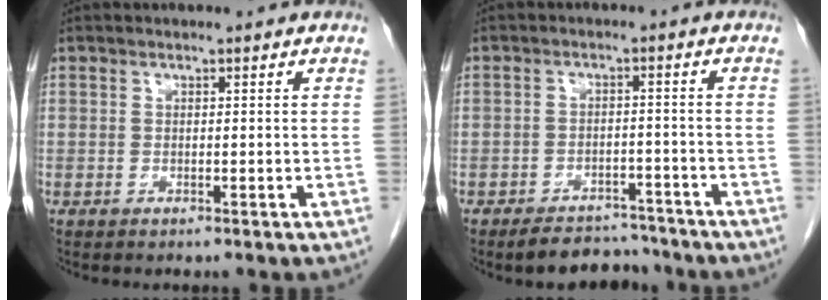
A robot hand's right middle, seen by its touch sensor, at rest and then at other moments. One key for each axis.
{"total": 6.5, "fx": -5.9, "fy": 2.5, "fz": 1.2, "tx": -0.005, "ty": 0.005, "tz": -0.087}